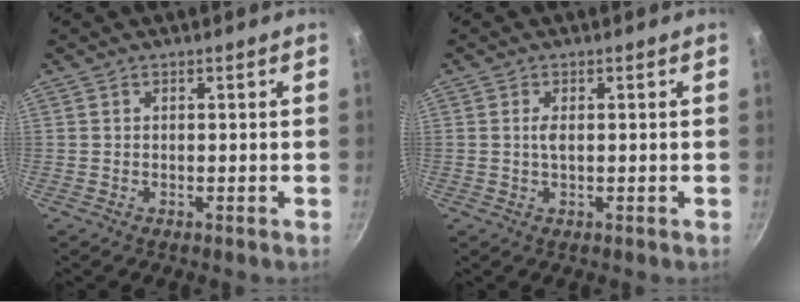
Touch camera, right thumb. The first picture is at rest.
{"total": 1.6, "force": [0.2, 0.6, 1.5], "torque": [-0.029, 0.001, 0.003]}